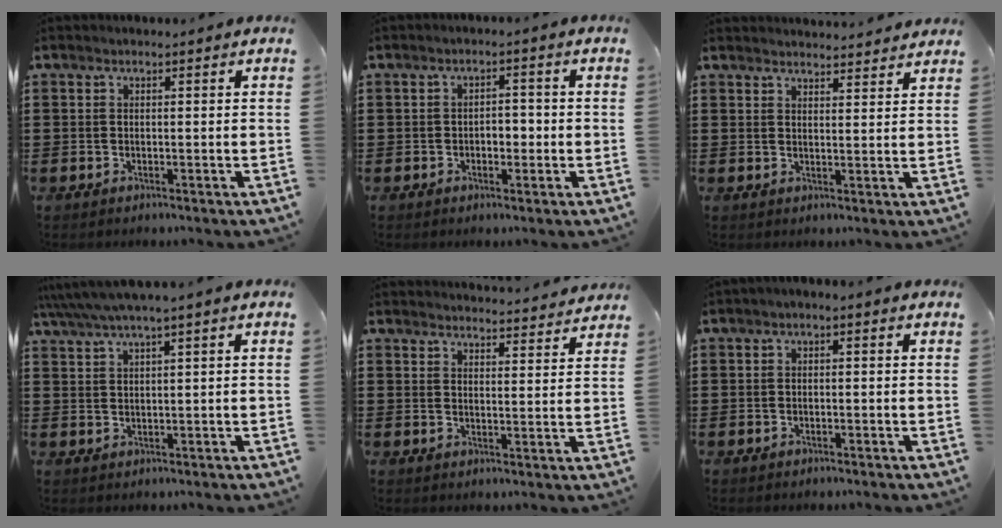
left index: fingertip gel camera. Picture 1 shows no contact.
{"total": 2.5, "force": [-0.8, 1.6, 1.7], "torque": [-0.038, 0.006, -0.020]}
{"total": 2.8, "force": [2.8, 0.0, -0.1], "torque": [0.001, -0.014, 0.052]}
{"total": 2.7, "force": [1.7, -0.1, 2.1], "torque": [-0.045, 0.000, 0.029]}
{"total": 3.5, "force": [3.5, -0.3, 0.0], "torque": [-0.002, -0.024, 0.062]}
{"total": 0.9, "force": [-0.7, 0.3, 0.6], "torque": [-0.011, -0.003, -0.013]}